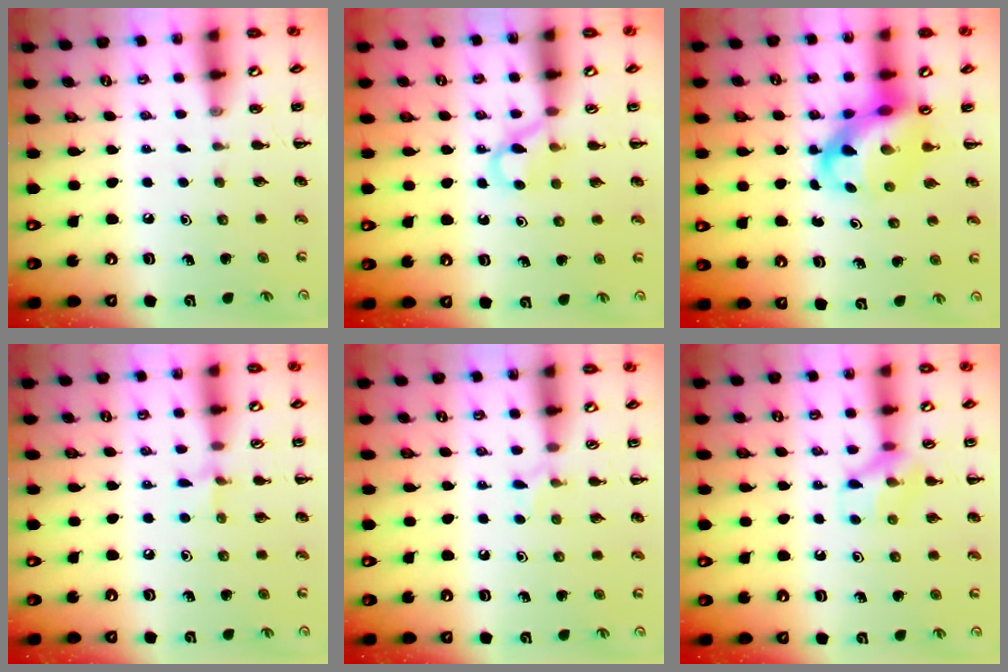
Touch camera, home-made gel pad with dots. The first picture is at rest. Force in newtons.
{"total": 4.4, "press": 4.2, "slide": 1.3}
{"total": 8.4, "press": 8.1, "slide": 2.4}
{"total": 5.3, "press": 4.9, "slide": 1.8}
{"total": 5.3, "press": 5.0, "slide": 1.8}
{"total": 9.4, "press": 9.4, "slide": 0.6}